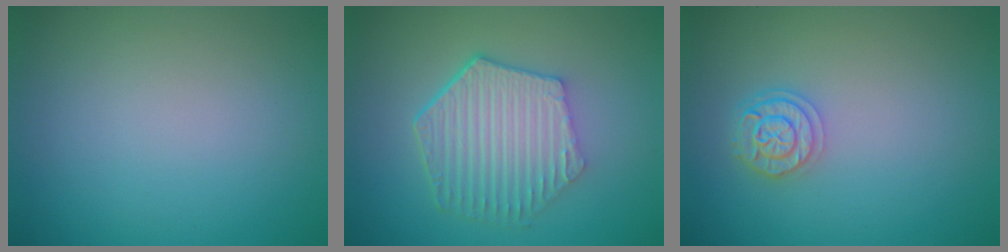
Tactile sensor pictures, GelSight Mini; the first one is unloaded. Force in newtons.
{"total": 6.1, "press": 4.6, "slide": 4.1}
{"total": 2.6, "press": 2.4, "slide": 1.0}